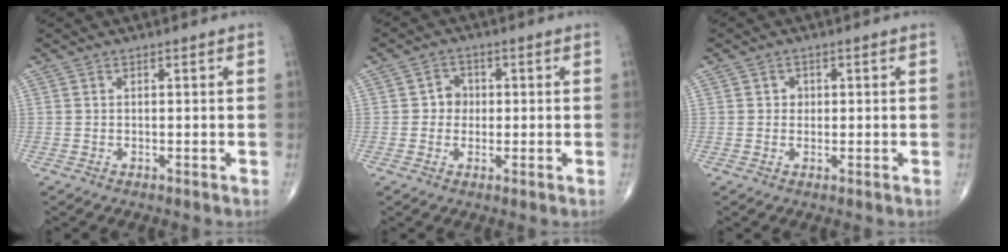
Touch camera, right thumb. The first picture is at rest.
{"total": 3.5, "force": [0.1, 3.2, 1.3], "torque": [0.005, 0.009, -0.006]}
{"total": 1.6, "force": [0.2, 1.5, 0.6], "torque": [0.001, 0.002, 0.002]}